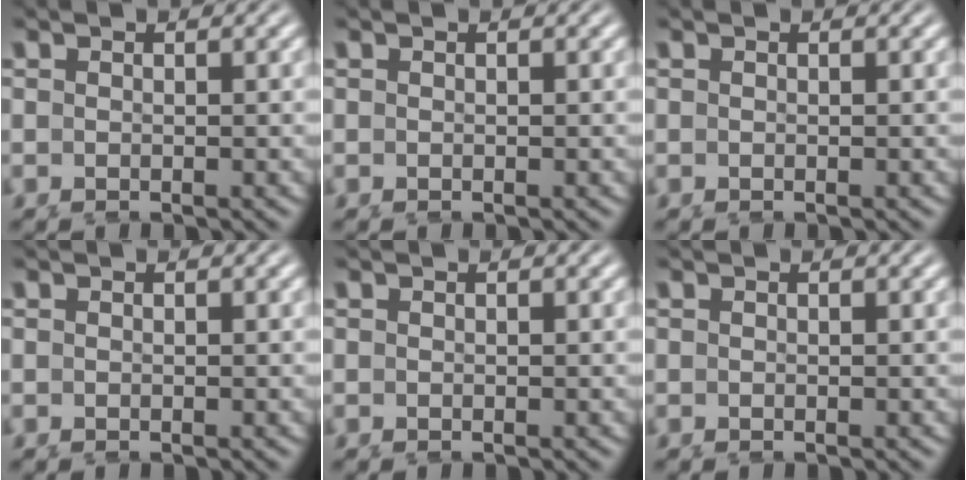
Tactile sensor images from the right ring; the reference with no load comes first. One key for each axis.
{"total": 0.0}
{"total": 0.0}
{"total": 0.0}
{"total": 0.0}
{"total": 0.0}